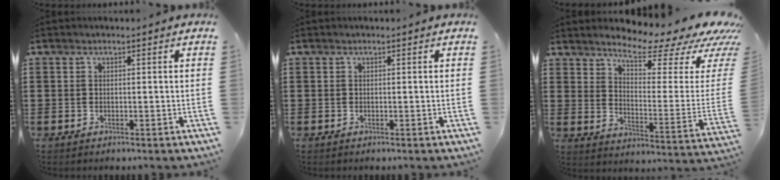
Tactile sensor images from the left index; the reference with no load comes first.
{"total": 0.0}
{"total": 8.8, "force": [7.2, 2.0, 4.6], "torque": [-0.083, -0.063, 0.117]}